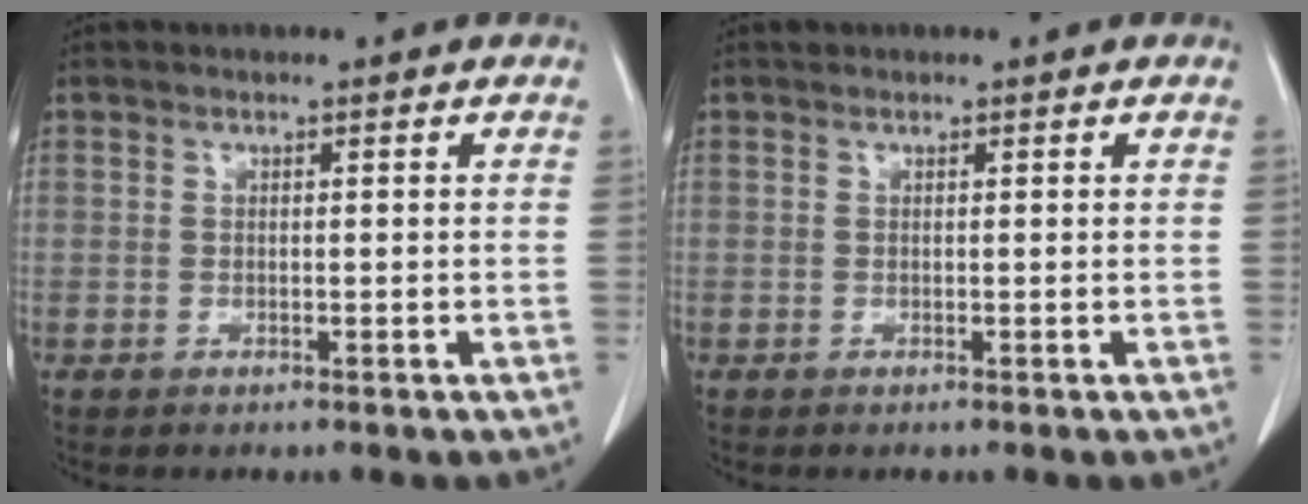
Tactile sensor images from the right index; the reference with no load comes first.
{"total": 0.0}